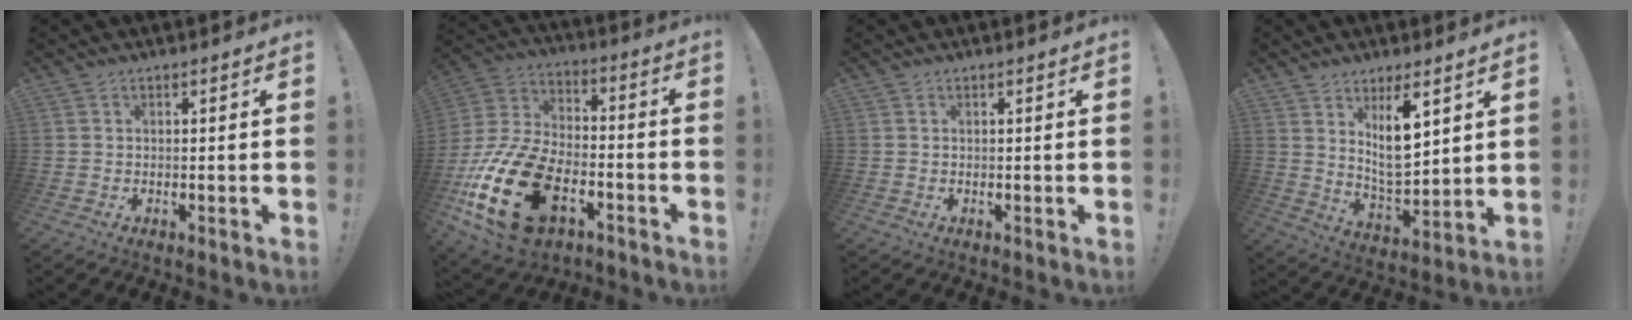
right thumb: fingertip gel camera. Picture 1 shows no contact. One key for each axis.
{"total": 25.5, "fx": -9.9, "fy": 15.3, "fz": 17.9, "tx": -0.352, "ty": 0.060, "tz": -0.157}
{"total": 0.0}
{"total": 11.2, "fx": 5.9, "fy": 4.8, "fz": 8.2, "tx": -0.127, "ty": -0.039, "tz": 0.109}